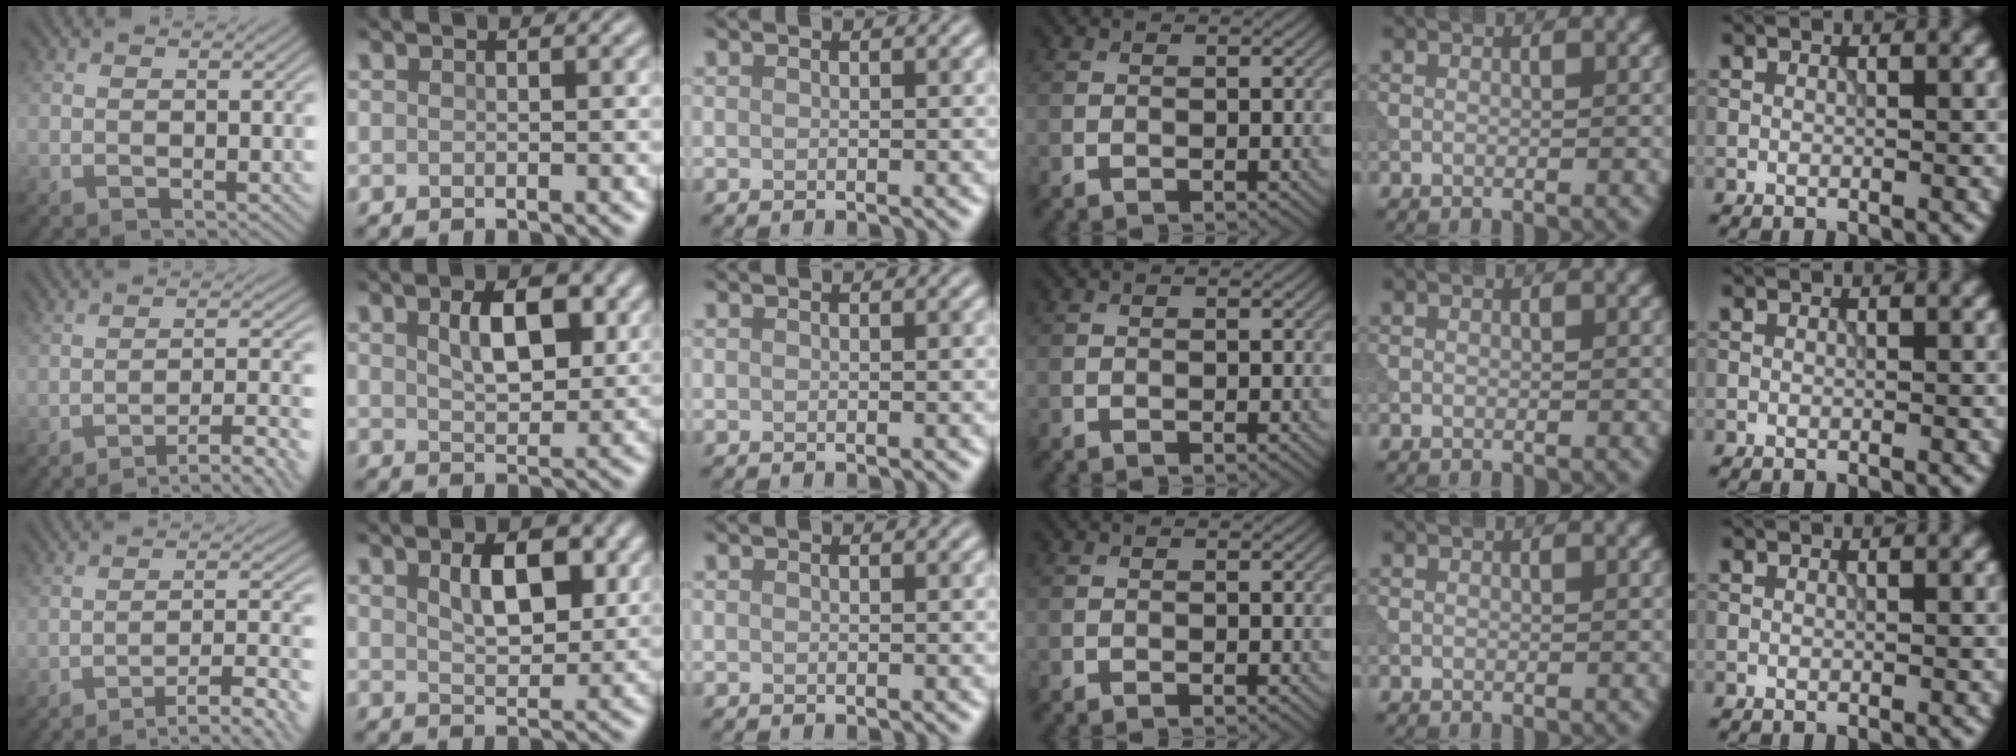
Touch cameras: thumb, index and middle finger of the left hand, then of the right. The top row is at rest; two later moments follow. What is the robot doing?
{"motion": "extract", "object": "tissue"}